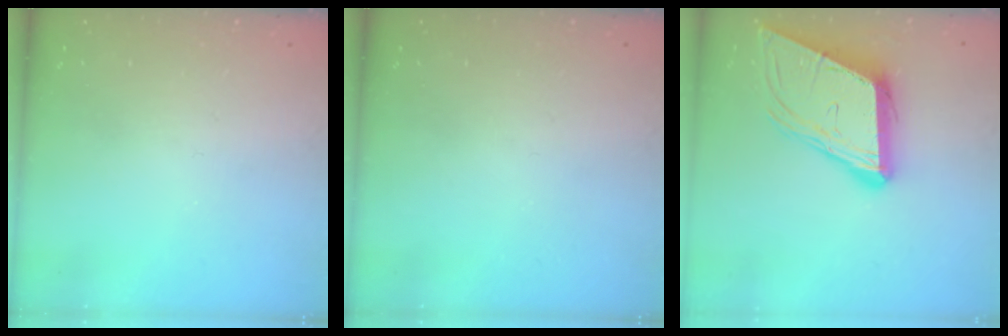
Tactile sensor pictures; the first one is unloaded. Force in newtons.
{"total": 0.0}
{"total": 12.8, "press": 12.3, "slide": 3.6}